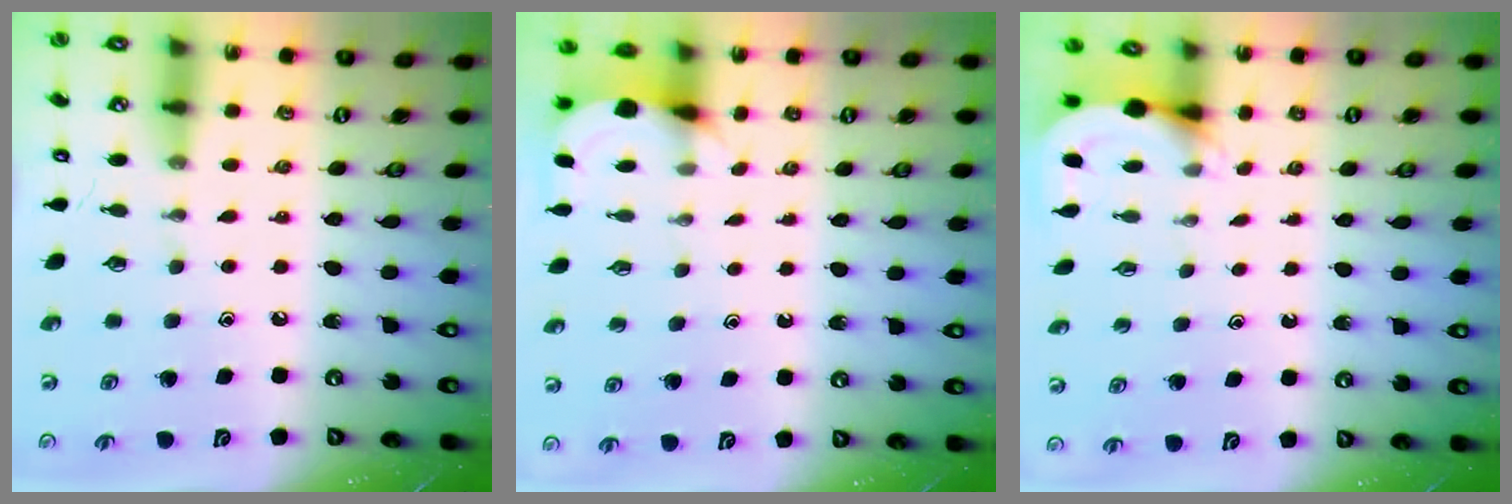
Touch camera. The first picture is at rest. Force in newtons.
{"total": 4.6, "press": 4.6, "slide": 0.6}
{"total": 4.5, "press": 4.5, "slide": 0.3}